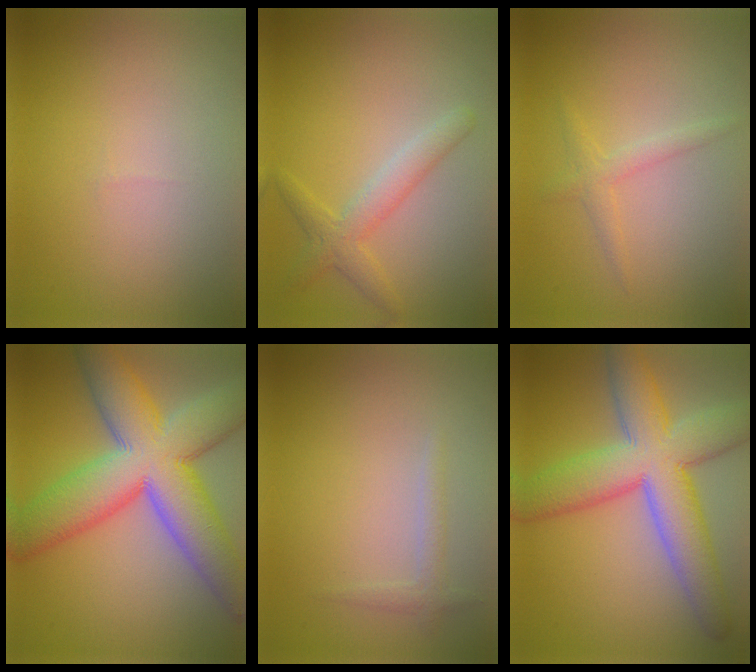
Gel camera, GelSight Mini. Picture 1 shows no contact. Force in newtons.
{"total": 1.9, "press": 1.9, "slide": 0.2}
{"total": 1.5, "press": 1.5, "slide": 0.1}
{"total": 13.6, "press": 13.6, "slide": 0.6}
{"total": 1.2, "press": 1.2, "slide": 0.0}
{"total": 10.2, "press": 10.2, "slide": 0.6}